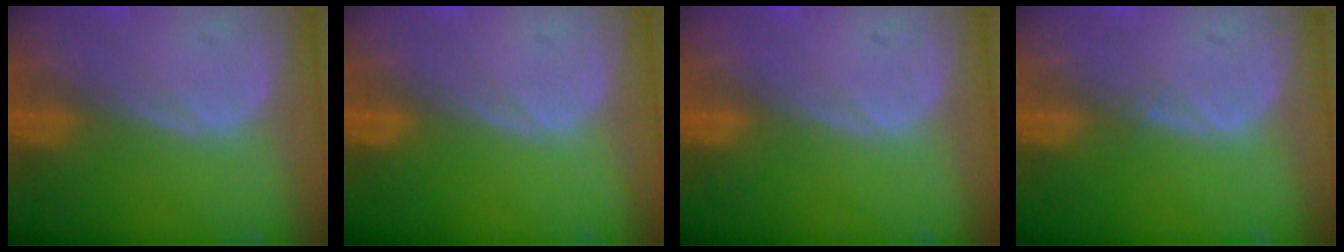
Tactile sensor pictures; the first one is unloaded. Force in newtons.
{"total": 0.0}
{"total": 0.0}
{"total": 0.5, "press": 0.5, "slide": 0.1}